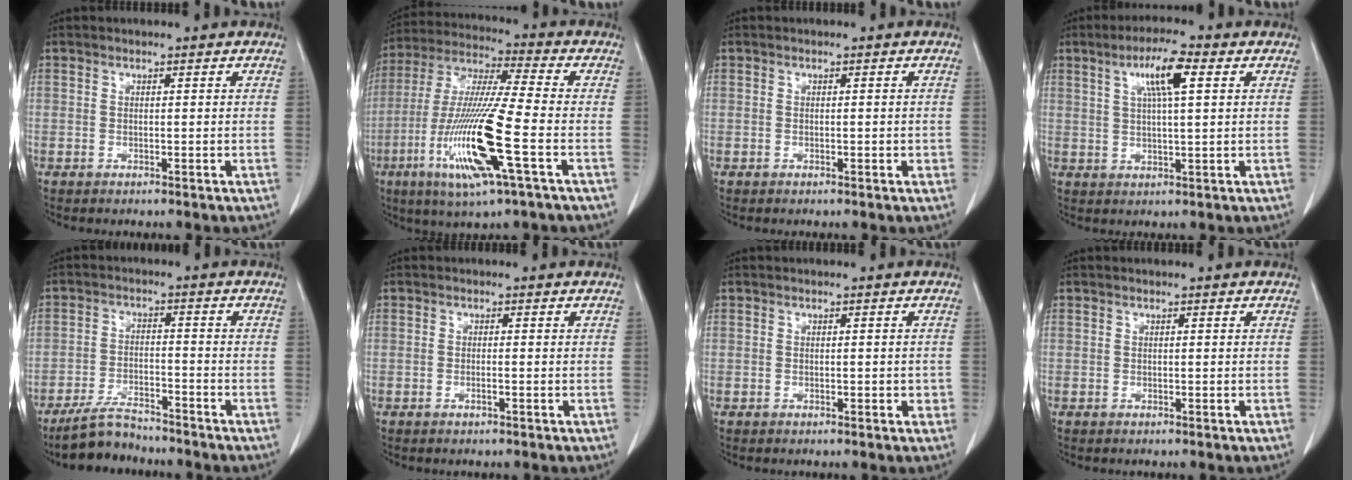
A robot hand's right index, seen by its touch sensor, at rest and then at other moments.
{"total": 17.1, "force": [-5.7, 0.4, 16.1], "torque": [-0.335, -0.021, -0.108]}
{"total": 1.1, "force": [-0.3, 0.5, 1.0], "torque": [-0.013, 0.001, -0.003]}
{"total": 7.0, "force": [2.8, 0.7, 6.4], "torque": [-0.118, 0.009, 0.048]}
{"total": 6.4, "force": [-5.8, 1.6, 2.1], "torque": [-0.044, -0.013, -0.105]}
{"total": 0.9, "force": [-0.4, 0.0, 0.7], "torque": [-0.015, 0.001, -0.007]}
{"total": 1.6, "force": [-0.4, 0.8, 1.4], "torque": [-0.015, 0.002, -0.004]}
{"total": 0.0}